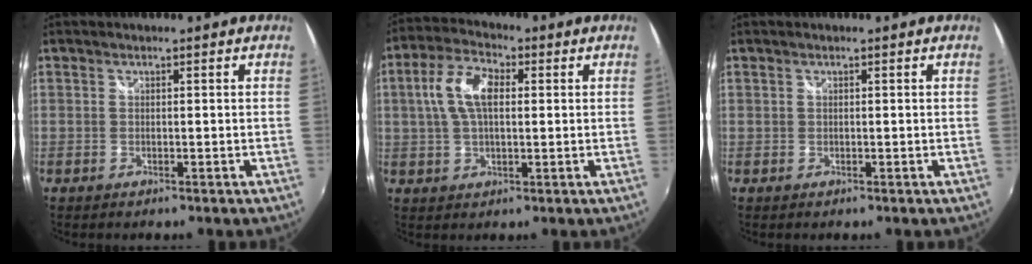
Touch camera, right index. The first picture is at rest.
{"total": 8.9, "force": [1.5, 4.5, 7.5], "torque": [-0.151, 0.020, 0.029]}
{"total": 0.0}